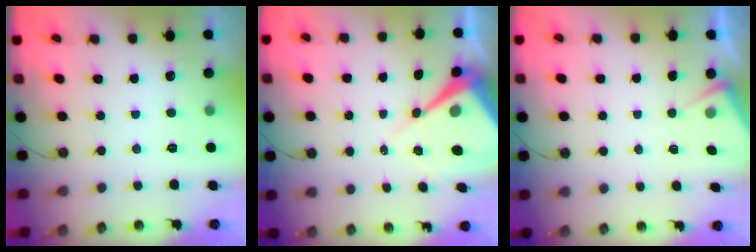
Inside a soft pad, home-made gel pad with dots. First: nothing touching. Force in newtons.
{"total": 10.5, "press": 10.5, "slide": 0.8}
{"total": 3.9, "press": 3.8, "slide": 0.6}